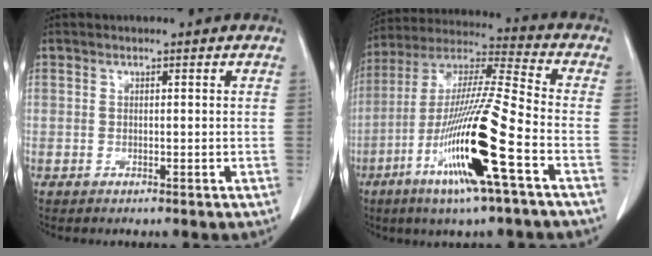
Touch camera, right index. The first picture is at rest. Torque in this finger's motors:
{"motor_torque": [2.14, 0.00, 1.05, 0.21]}